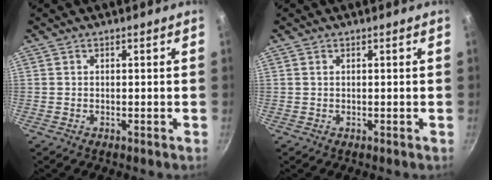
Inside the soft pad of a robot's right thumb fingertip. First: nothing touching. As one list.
[{"total": 0.0}]